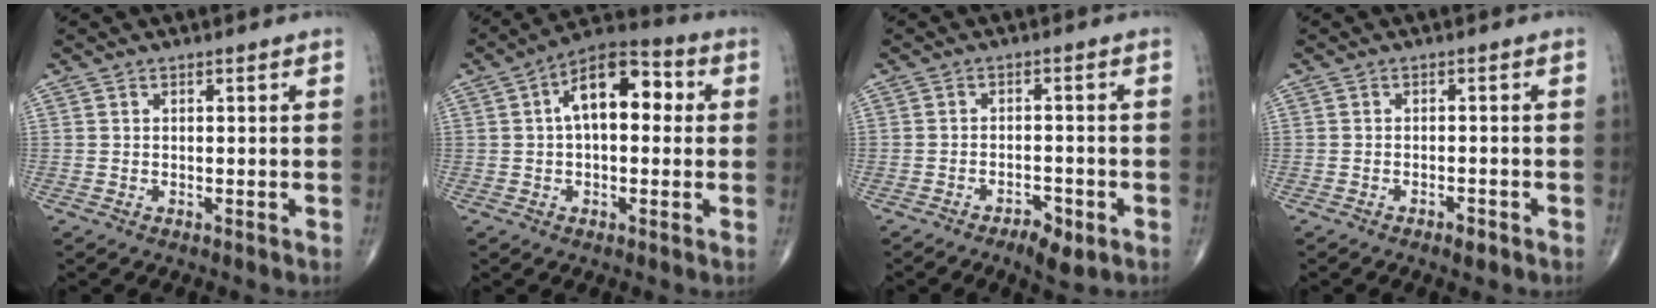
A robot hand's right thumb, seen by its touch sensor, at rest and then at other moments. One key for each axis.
{"total": 12.4, "fx": 2.1, "fy": 6.6, "fz": 10.3, "tx": -0.148, "ty": 0.033, "tz": 0.020}
{"total": 4.6, "fx": -2.6, "fy": 1.8, "fz": 3.2, "tx": -0.047, "ty": 0.011, "tz": -0.037}
{"total": 1.8, "fx": -1.3, "fy": 0.6, "fz": 1.1, "tx": -0.022, "ty": 0.004, "tz": -0.020}